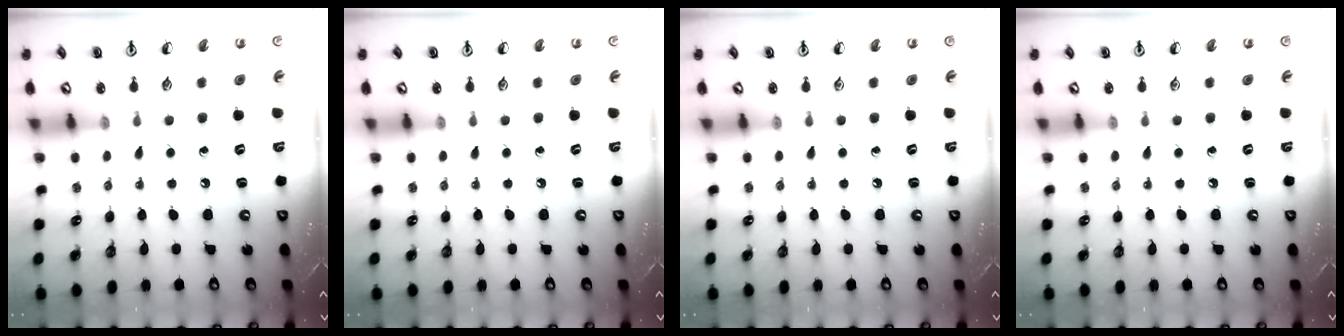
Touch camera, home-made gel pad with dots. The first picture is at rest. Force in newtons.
{"total": 0.0}
{"total": 0.0}
{"total": 0.0}